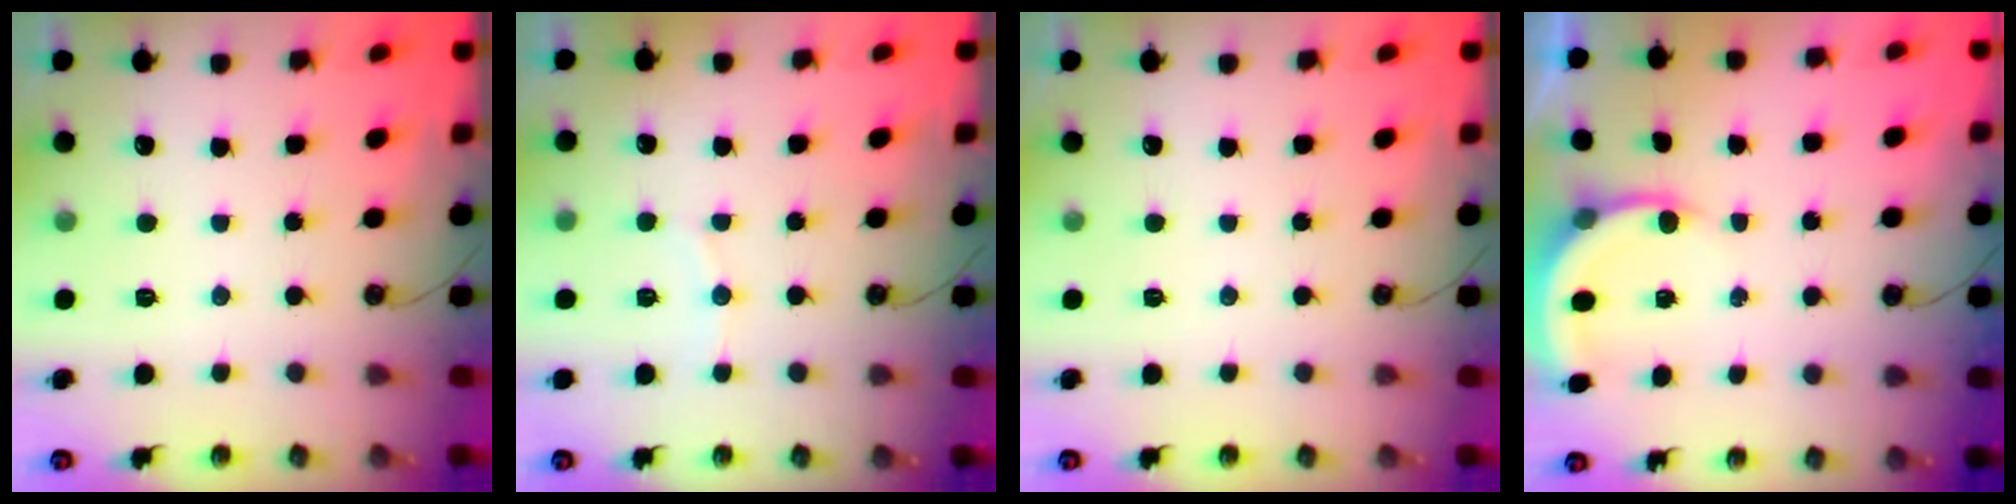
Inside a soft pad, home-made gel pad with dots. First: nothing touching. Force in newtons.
{"total": 4.3, "press": 4.2, "slide": 1.0}
{"total": 0.0}
{"total": 5.1, "press": 5.0, "slide": 0.4}